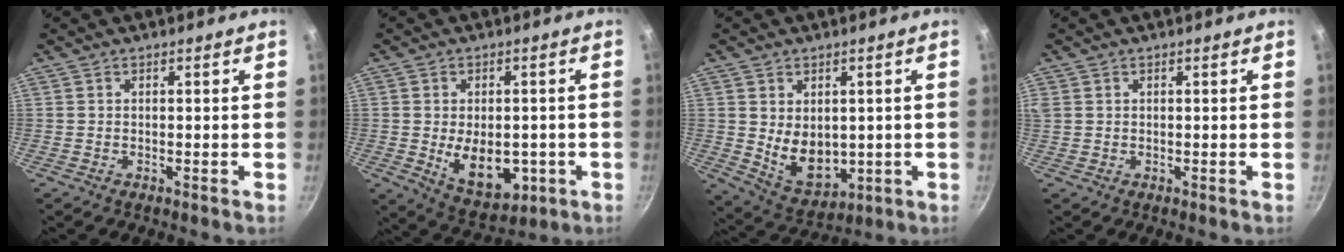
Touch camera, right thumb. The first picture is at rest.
{"total": 11.3, "force": [-2.1, 7.2, 8.5], "torque": [-0.096, -0.009, -0.013]}
{"total": 9.3, "force": [0.5, 6.7, 6.4], "torque": [-0.083, -0.020, 0.036]}
{"total": 1.5, "force": [0.6, 1.1, 0.7], "torque": [-0.014, 0.004, 0.014]}